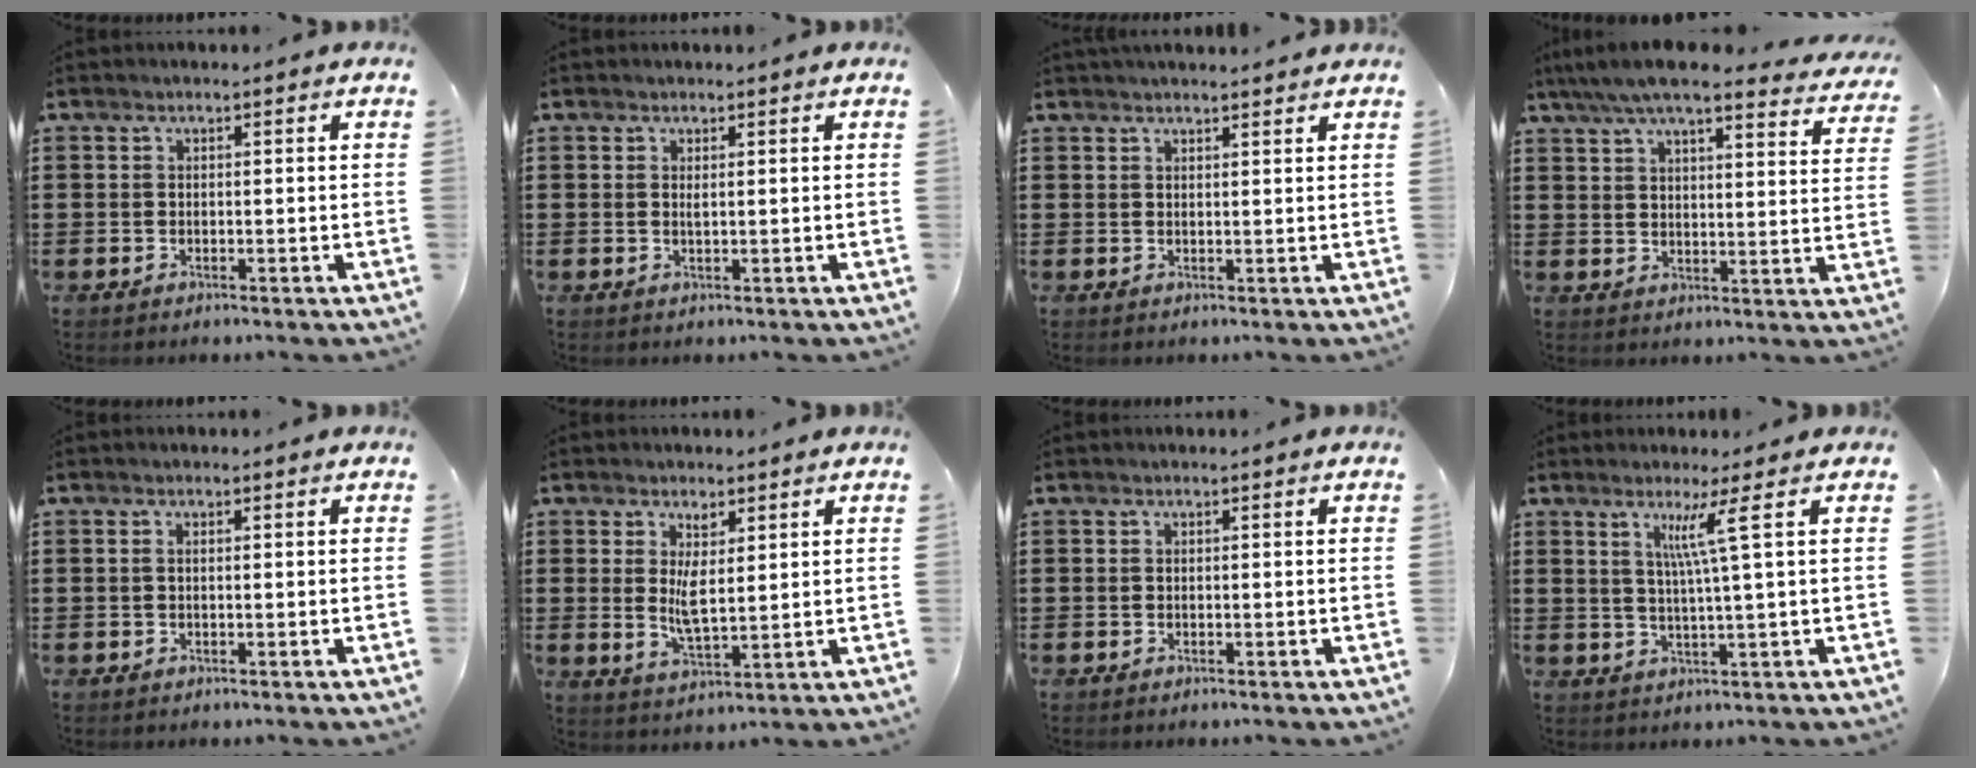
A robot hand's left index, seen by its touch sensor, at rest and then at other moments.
{"total": 0.5, "force": [0.4, 0.1, 0.4], "torque": [-0.011, 0.000, 0.007]}
{"total": 1.6, "force": [1.5, 0.2, 0.2], "torque": [-0.007, 0.002, 0.030]}
{"total": 7.1, "force": [6.1, 0.6, 3.5], "torque": [-0.089, -0.024, 0.107]}
{"total": 0.6, "force": [0.1, 0.1, 0.6], "torque": [-0.011, -0.002, 0.002]}
{"total": 4.8, "force": [1.6, 2.0, 4.1], "torque": [-0.077, 0.000, 0.028]}
{"total": 0.0}
{"total": 5.4, "force": [2.1, -1.1, 4.8], "torque": [-0.101, -0.006, 0.029]}